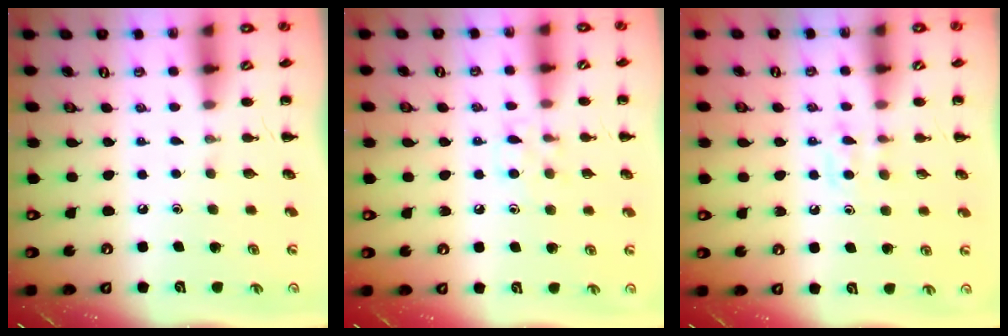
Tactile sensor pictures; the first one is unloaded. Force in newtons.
{"total": 6.5, "press": 6.2, "slide": 1.9}
{"total": 6.6, "press": 6.4, "slide": 1.5}